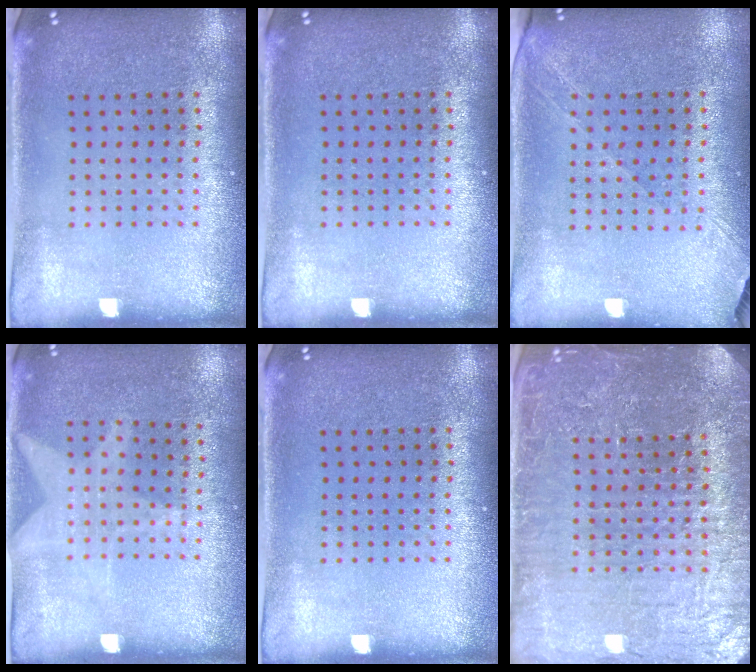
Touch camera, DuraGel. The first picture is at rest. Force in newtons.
{"total": 0.0}
{"total": 1.4, "press": 1.2, "slide": 0.8}
{"total": 1.1, "press": 0.8, "slide": 0.8}
{"total": 0.0}
{"total": 5.1, "press": 4.6, "slide": 2.0}